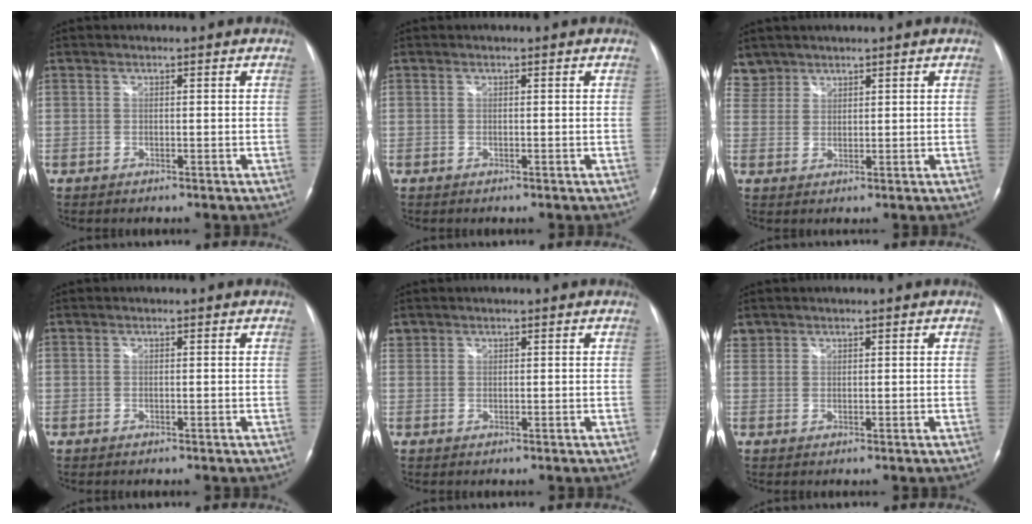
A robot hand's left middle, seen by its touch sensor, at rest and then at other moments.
{"total": 0.0}
{"total": 3.1, "force": [2.7, 1.5, -0.6], "torque": [0.019, 0.010, 0.054]}
{"total": 0.0}
{"total": 1.2, "force": [0.9, 0.8, 0.0], "torque": [0.006, 0.013, 0.016]}
{"total": 1.7, "force": [1.3, 1.1, -0.1], "torque": [0.008, 0.011, 0.023]}